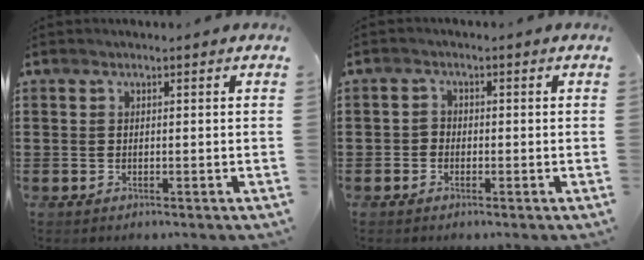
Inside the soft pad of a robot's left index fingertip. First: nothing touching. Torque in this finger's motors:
{"motor_torque": [-0.25, 0.55, -0.06, 0.00]}